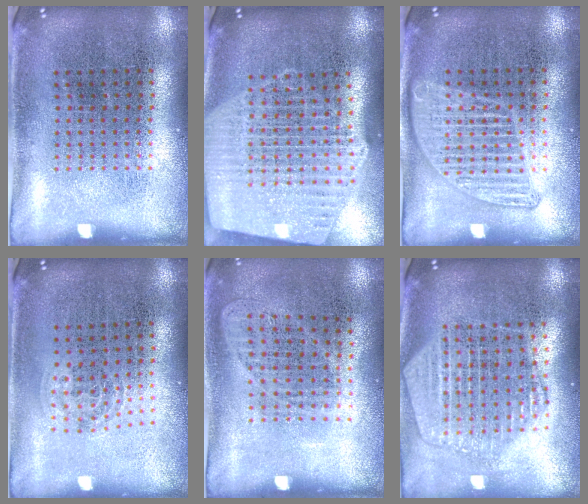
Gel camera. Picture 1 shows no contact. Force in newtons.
{"total": 2.7, "press": 2.3, "slide": 1.4}
{"total": 1.3, "press": 1.3, "slide": 0.2}
{"total": 1.0, "press": 0.6, "slide": 0.8}
{"total": 0.9, "press": 0.9, "slide": 0.3}
{"total": 2.2, "press": 1.9, "slide": 1.0}